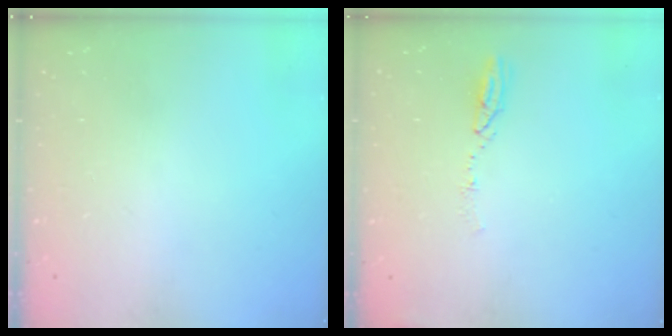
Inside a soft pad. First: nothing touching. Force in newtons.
{"total": 5.3, "press": 5.3, "slide": 0.3}